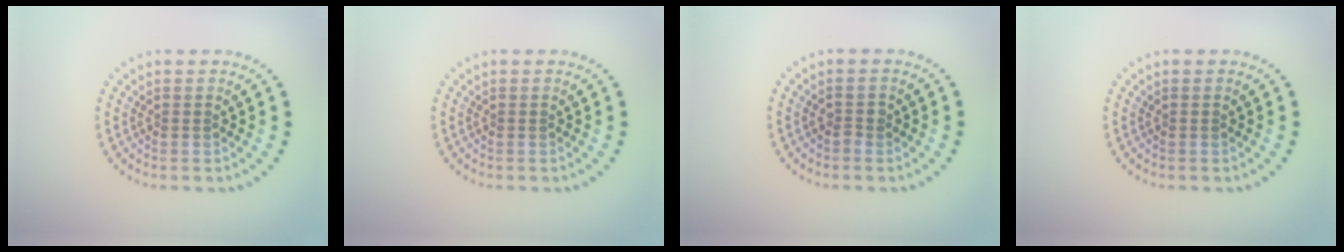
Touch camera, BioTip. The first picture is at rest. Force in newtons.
{"total": 0.0}
{"total": 0.7, "press": 0.6, "slide": 0.1}
{"total": 0.0}